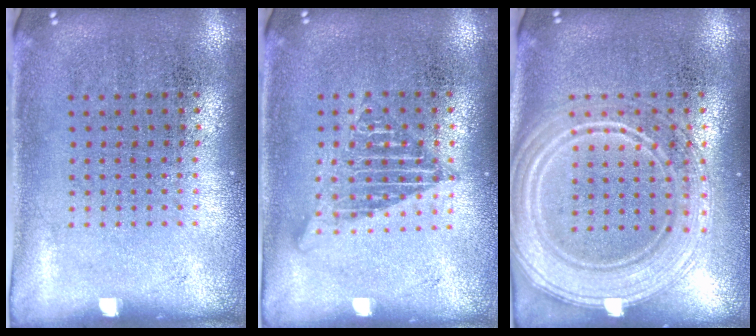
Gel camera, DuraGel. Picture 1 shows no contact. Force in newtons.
{"total": 1.2, "press": 1.2, "slide": 0.1}
{"total": 3.5, "press": 3.5, "slide": 0.5}